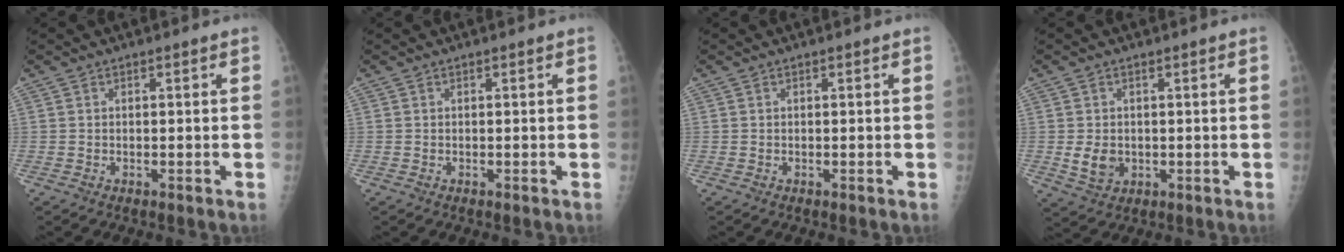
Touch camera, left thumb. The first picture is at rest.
{"total": 0.0}
{"total": 0.0}
{"total": 4.3, "force": [-0.2, 3.5, 2.6], "torque": [-0.032, -0.005, 0.009]}